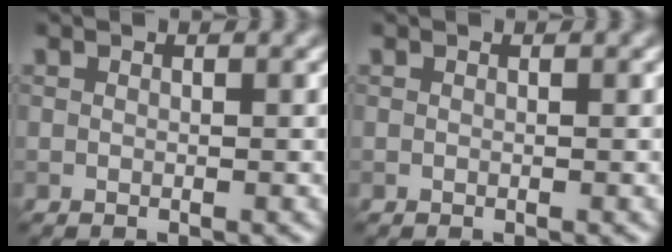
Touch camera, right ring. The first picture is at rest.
{"total": 0.0}